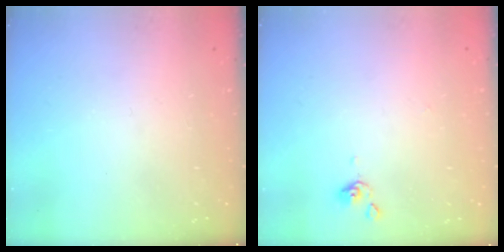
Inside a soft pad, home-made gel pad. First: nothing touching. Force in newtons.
{"total": 0.0}